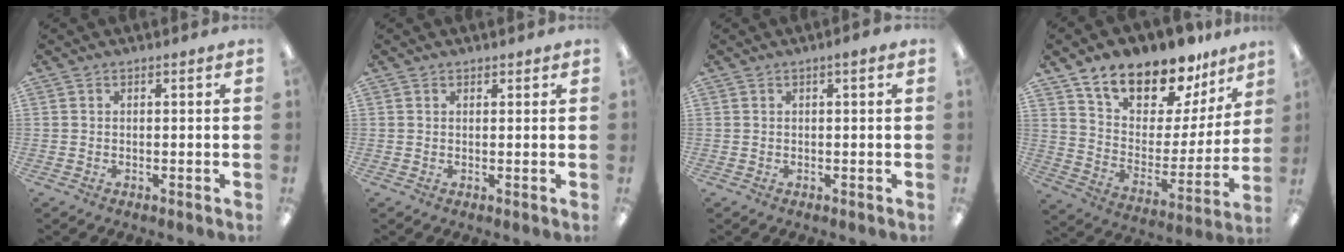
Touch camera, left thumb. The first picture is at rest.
{"total": 1.1, "force": [0.9, 0.6, 0.1], "torque": [-0.001, 0.001, 0.018]}
{"total": 1.3, "force": [0.5, 0.2, 1.2], "torque": [-0.024, 0.003, 0.007]}
{"total": 14.4, "force": [12.4, 6.1, 3.9], "torque": [-0.072, -0.106, 0.222]}